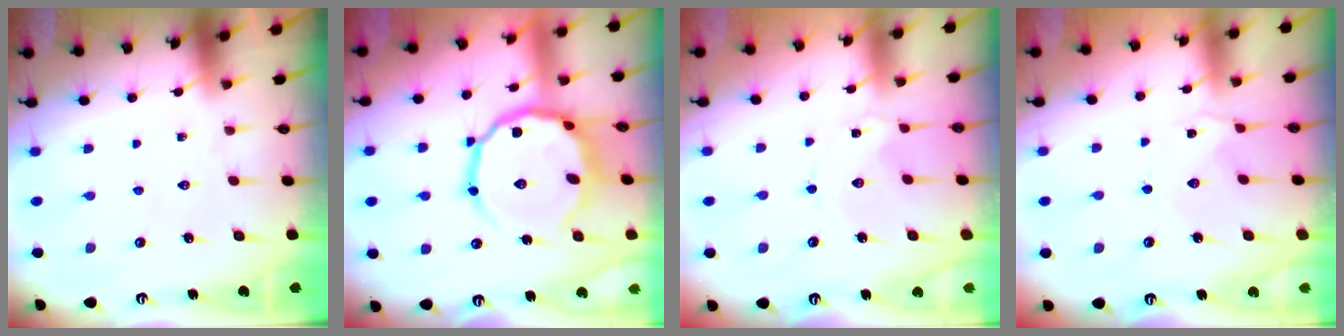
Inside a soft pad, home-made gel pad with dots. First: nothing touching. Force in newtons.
{"total": 15.7, "press": 15.5, "slide": 2.1}
{"total": 0.0}
{"total": 1.1, "press": 1.0, "slide": 0.3}